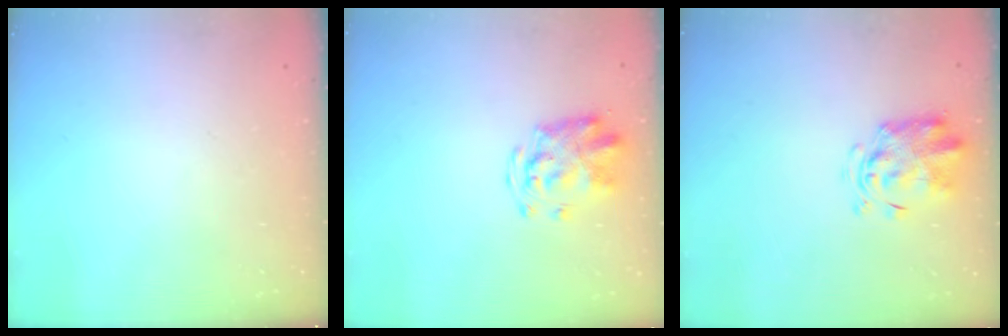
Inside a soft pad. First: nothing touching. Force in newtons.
{"total": 5.0, "press": 4.8, "slide": 1.2}
{"total": 3.6, "press": 3.6, "slide": 0.5}